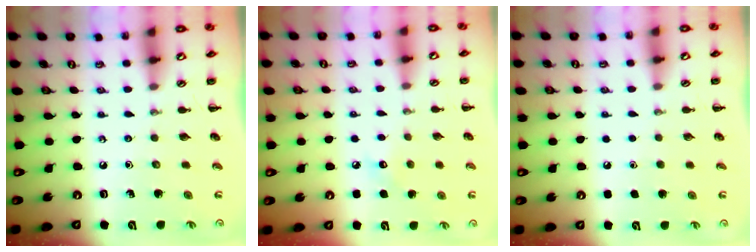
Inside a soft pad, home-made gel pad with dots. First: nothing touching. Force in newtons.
{"total": 6.2, "press": 6.0, "slide": 1.6}
{"total": 1.7, "press": 1.7, "slide": 0.1}